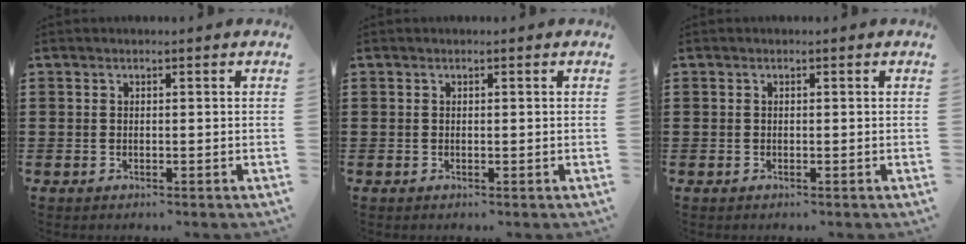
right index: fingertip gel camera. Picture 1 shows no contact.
{"total": 0.0}
{"total": 0.0}